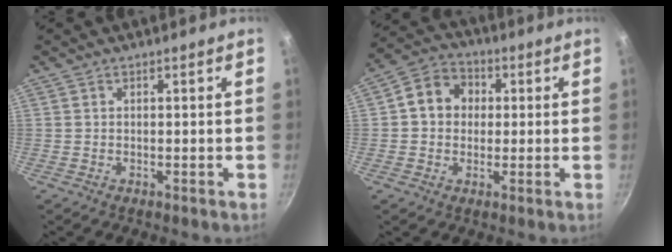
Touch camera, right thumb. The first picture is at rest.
{"total": 8.5, "force": [1.0, 7.3, 4.2], "torque": [-0.040, 0.017, -0.001]}